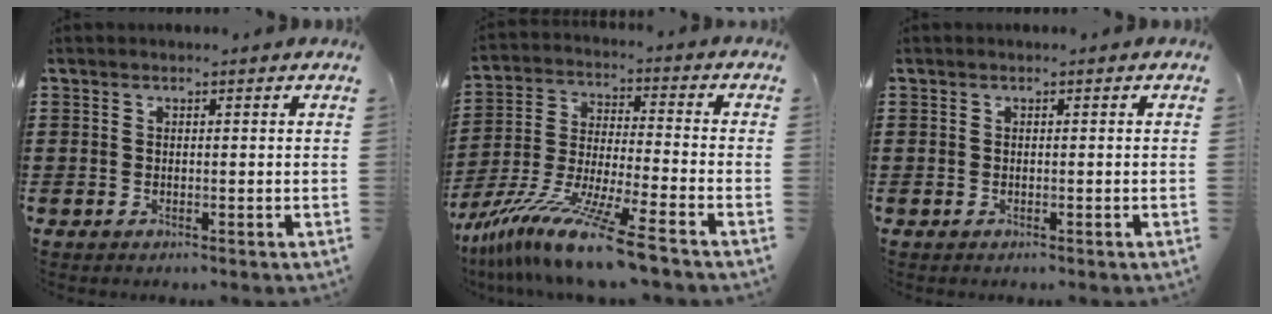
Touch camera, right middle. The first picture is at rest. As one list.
[{"total": 13.0, "force": [-10.7, -1.0, 7.4], "torque": [-0.153, -0.005, -0.211]}, {"total": 0.0}]